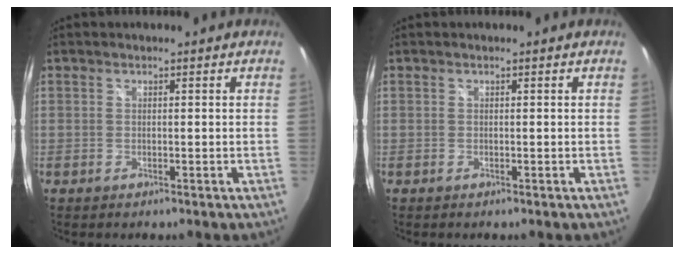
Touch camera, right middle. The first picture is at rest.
{"total": 0.0}